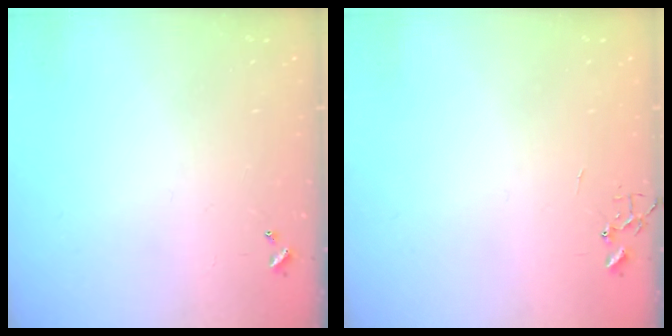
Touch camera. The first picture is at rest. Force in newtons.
{"total": 0.0}